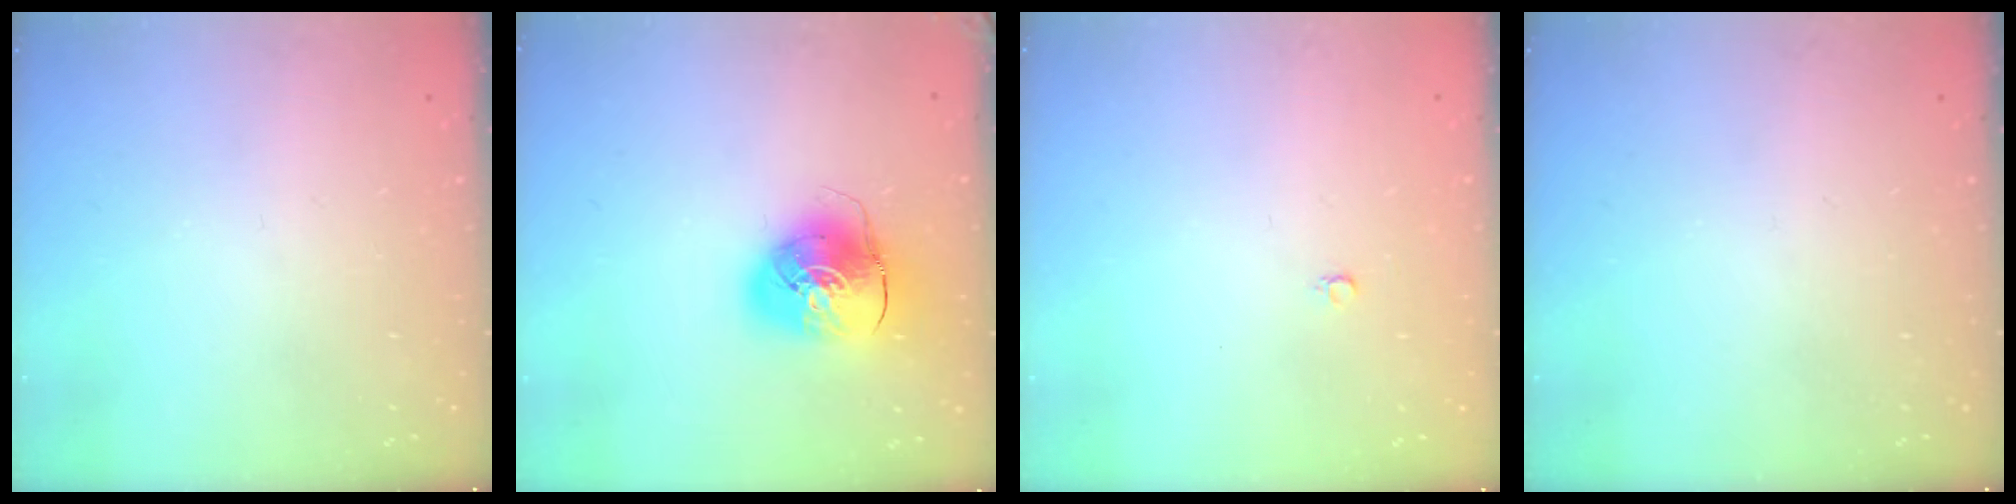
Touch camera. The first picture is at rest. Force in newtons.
{"total": 11.2, "press": 11.0, "slide": 1.9}
{"total": 2.4, "press": 2.4, "slide": 0.2}
{"total": 0.0}